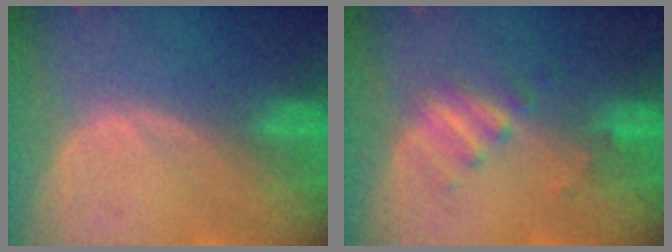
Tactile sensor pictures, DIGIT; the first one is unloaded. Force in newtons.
{"total": 3.2, "press": 3.2, "slide": 0.4}